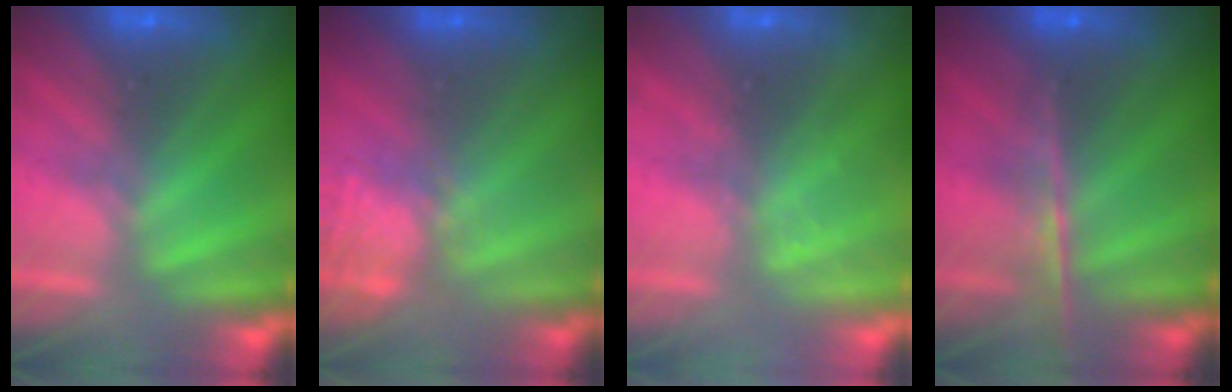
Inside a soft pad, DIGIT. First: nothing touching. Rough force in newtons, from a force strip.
{"total": 4.8}
{"total": 2.1}
{"total": 8.4}